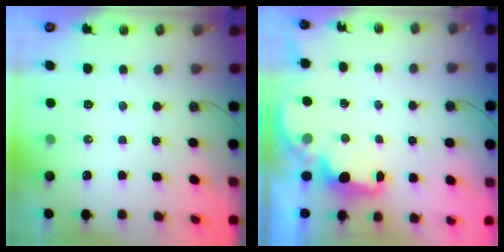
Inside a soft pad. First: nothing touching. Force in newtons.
{"total": 2.3, "press": 2.2, "slide": 0.8}